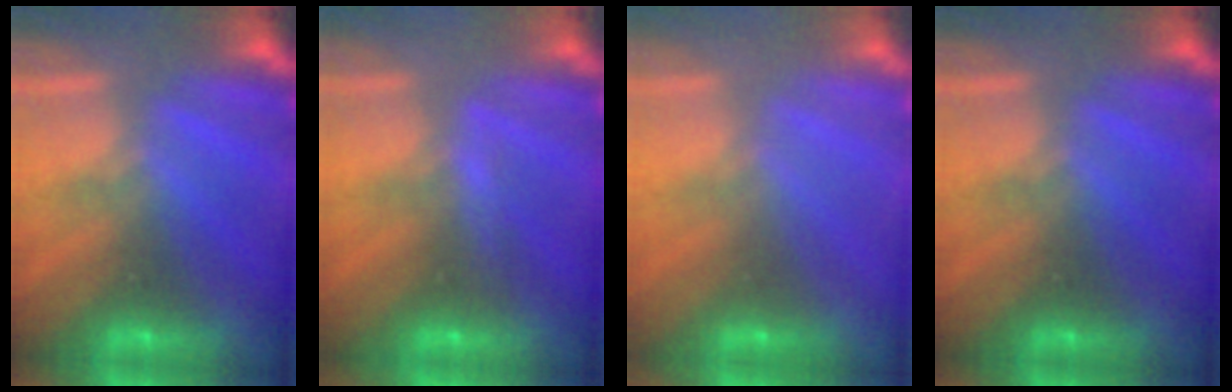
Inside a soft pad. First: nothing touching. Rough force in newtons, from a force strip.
{"total": 3.4}
{"total": 3.6}
{"total": 0.0}